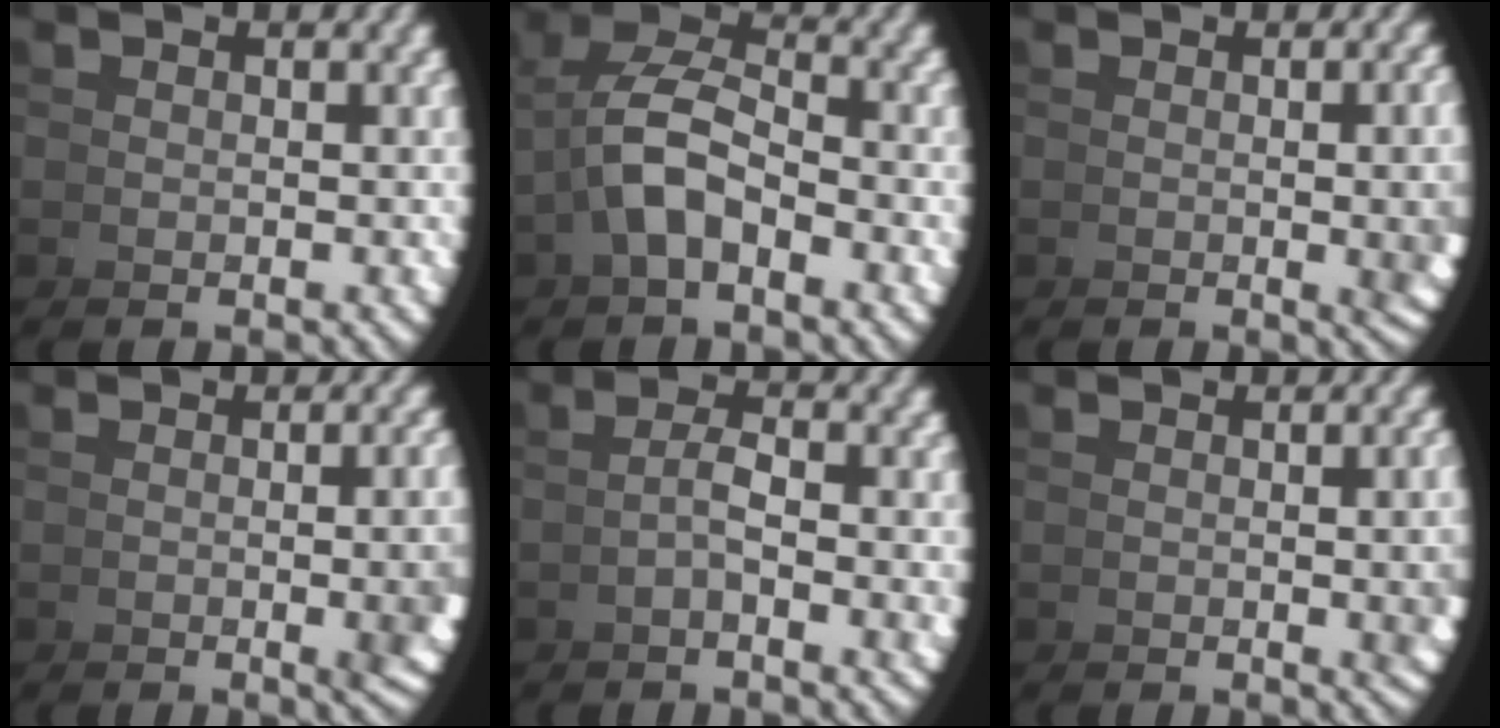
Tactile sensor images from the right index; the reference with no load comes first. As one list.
[{"total": 5.8, "force": [0.7, 4.0, 4.2], "torque": [-0.083, 0.003, 0.005]}, {"total": 4.7, "force": [0.1, 1.6, 4.5], "torque": [-0.040, 0.013, -0.006]}, {"total": 5.0, "force": [-0.3, 1.5, 4.7], "torque": [-0.046, 0.012, -0.013]}, {"total": 2.3, "force": [-0.6, -0.5, 2.1], "torque": [-0.033, 0.004, -0.011]}, {"total": 4.1, "force": [0.3, 1.4, 3.8], "torque": [-0.032, 0.013, -0.005]}]